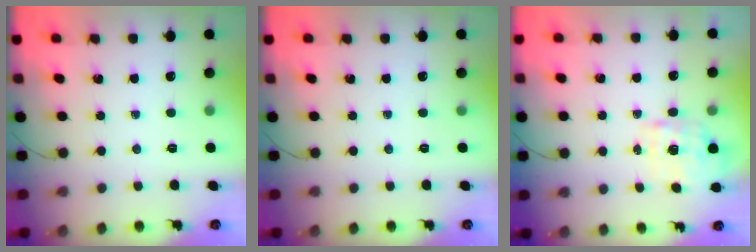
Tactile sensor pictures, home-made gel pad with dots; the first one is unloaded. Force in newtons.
{"total": 0.0}
{"total": 2.0, "press": 1.9, "slide": 0.6}